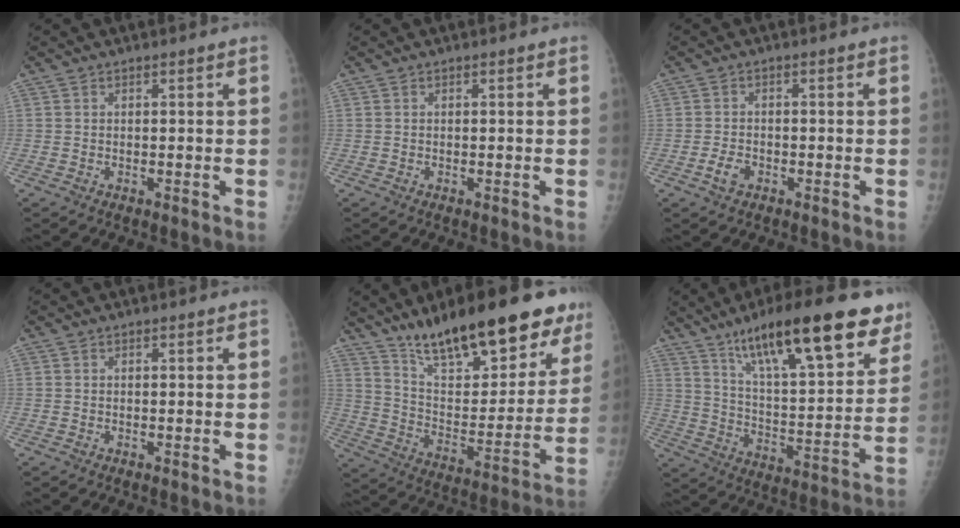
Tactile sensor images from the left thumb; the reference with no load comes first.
{"total": 0.0}
{"total": 2.9, "force": [-1.4, 1.9, 1.7], "torque": [-0.031, 0.007, -0.025]}
{"total": 0.0}
{"total": 25.4, "force": [18.1, 8.5, 15.7], "torque": [-0.190, -0.075, 0.287]}
{"total": 25.4, "force": [15.8, 7.0, 18.7], "torque": [-0.256, -0.042, 0.251]}